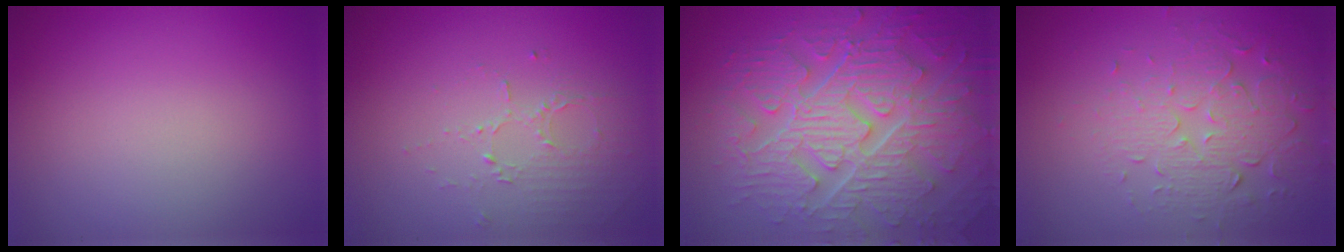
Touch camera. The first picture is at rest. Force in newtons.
{"total": 1.6, "press": 1.0, "slide": 1.3}
{"total": 9.2, "press": 6.8, "slide": 6.2}
{"total": 5.4, "press": 3.7, "slide": 3.9}